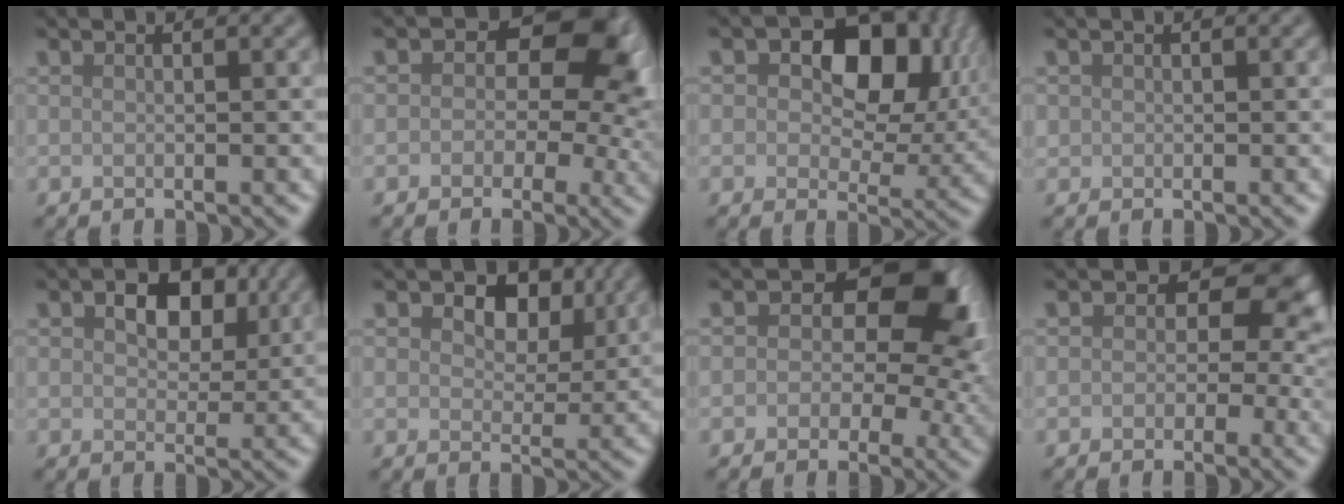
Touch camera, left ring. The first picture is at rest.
{"total": 8.1, "force": [1.6, 5.9, 5.4], "torque": [-0.032, -0.001, 0.011]}
{"total": 11.2, "force": [3.1, 7.1, 8.0], "torque": [-0.102, 0.002, 0.040]}
{"total": 0.6, "force": [0.1, 0.6, 0.0], "torque": [0.006, -0.002, 0.001]}
{"total": 5.9, "force": [2.4, 3.8, 3.9], "torque": [-0.064, -0.002, 0.027]}
{"total": 6.5, "force": [3.0, 4.0, 4.1], "torque": [-0.060, -0.004, 0.032]}
{"total": 9.0, "force": [2.0, 6.2, 6.1], "torque": [-0.052, -0.004, 0.014]}
{"total": 7.2, "force": [0.9, 5.6, 4.5], "torque": [-0.001, 0.019, -0.016]}